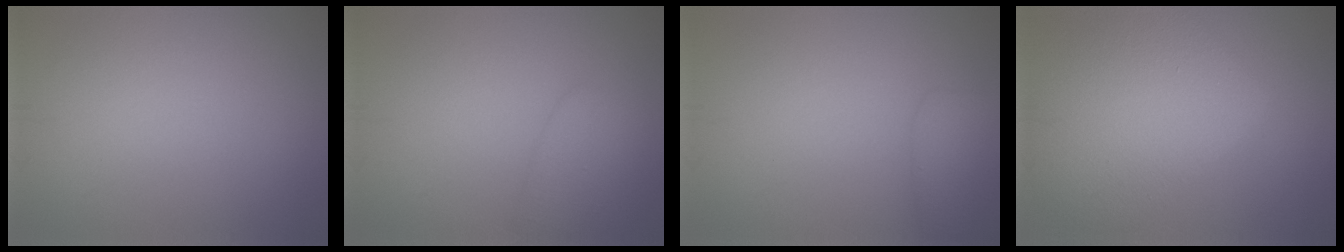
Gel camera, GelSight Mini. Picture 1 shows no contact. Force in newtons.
{"total": 2.9, "press": 2.9, "slide": 0.1}
{"total": 2.9, "press": 2.9, "slide": 0.1}
{"total": 9.3, "press": 9.3, "slide": 0.3}